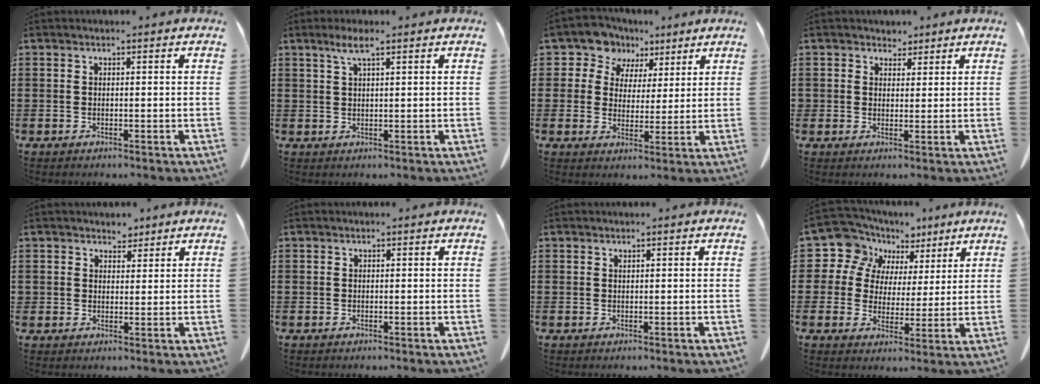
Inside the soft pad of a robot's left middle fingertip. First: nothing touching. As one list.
[{"total": 2.8, "force": [1.6, 0.3, 2.3], "torque": [-0.048, 0.003, 0.027]}, {"total": 7.3, "force": [5.0, 5.2, 0.9], "torque": [-0.052, -0.016, 0.092]}, {"total": 2.7, "force": [2.1, 1.7, -0.1], "torque": [-0.002, 0.003, 0.038]}, {"total": 3.1, "force": [2.5, 1.7, 0.0], "torque": [-0.003, 0.001, 0.046]}, {"total": 0.0}, {"total": 0.0}, {"total": 9.5, "force": [6.0, 7.2, 1.6], "torque": [-0.096, -0.030, 0.113]}]